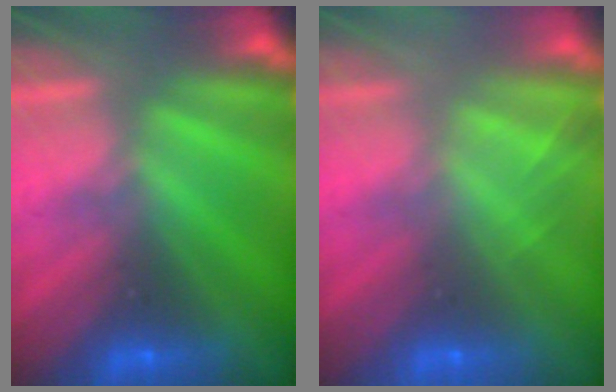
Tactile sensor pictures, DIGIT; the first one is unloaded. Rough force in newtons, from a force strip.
{"total": 2.0}